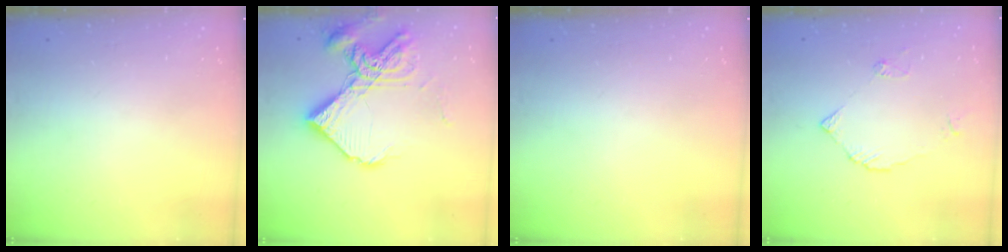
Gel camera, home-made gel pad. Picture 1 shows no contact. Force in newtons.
{"total": 15.3, "press": 15.2, "slide": 1.4}
{"total": 0.0}
{"total": 4.0, "press": 4.0, "slide": 0.4}